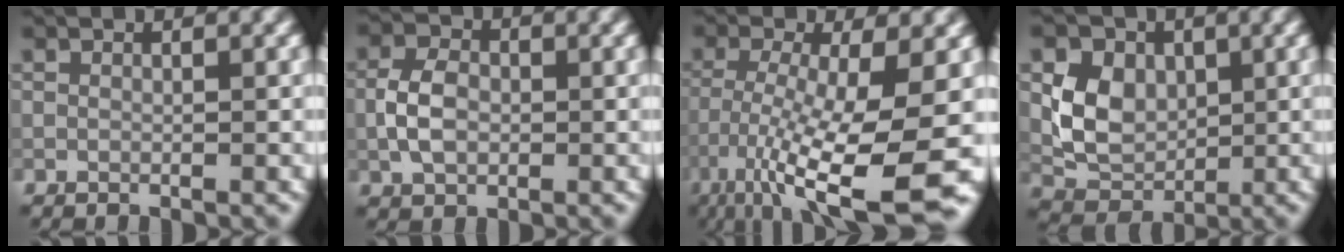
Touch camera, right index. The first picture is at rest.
{"total": 3.7, "force": [-0.5, 2.6, 2.7], "torque": [-0.054, 0.004, -0.013]}
{"total": 12.5, "force": [-5.9, 3.1, 10.6], "torque": [-0.203, -0.025, -0.091]}
{"total": 5.6, "force": [1.0, 4.4, 3.3], "torque": [-0.061, -0.003, 0.017]}